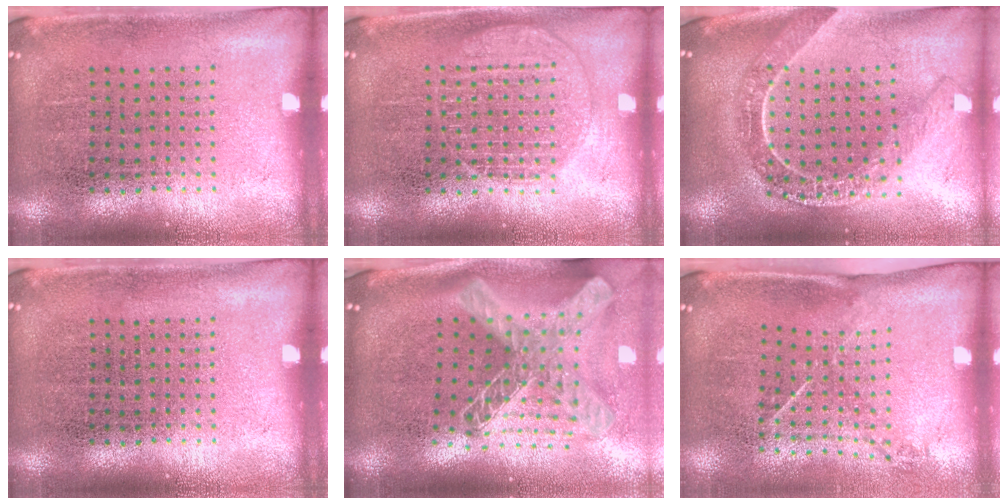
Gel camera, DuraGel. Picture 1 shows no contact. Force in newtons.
{"total": 2.4, "press": 2.4, "slide": 0.3}
{"total": 2.2, "press": 1.8, "slide": 1.2}
{"total": 0.0}
{"total": 2.9, "press": 2.0, "slide": 2.1}
{"total": 1.5, "press": 1.0, "slide": 1.1}